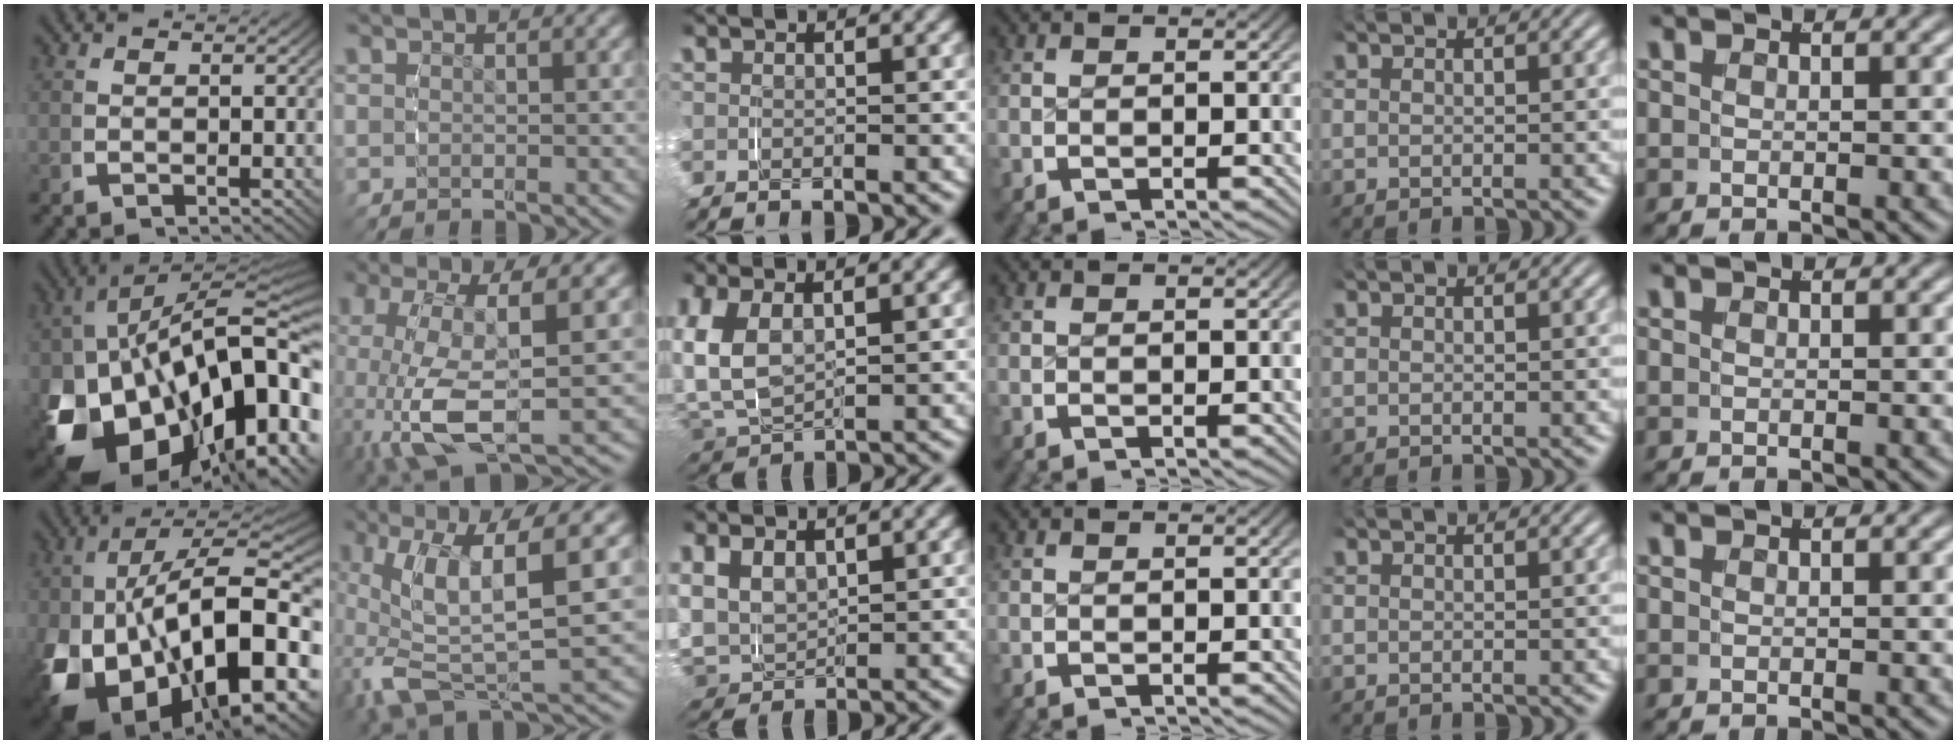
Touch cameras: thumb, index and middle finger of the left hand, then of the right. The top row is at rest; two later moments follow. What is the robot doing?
{"motion": "grasp_and_lifting", "object": "shoes"}